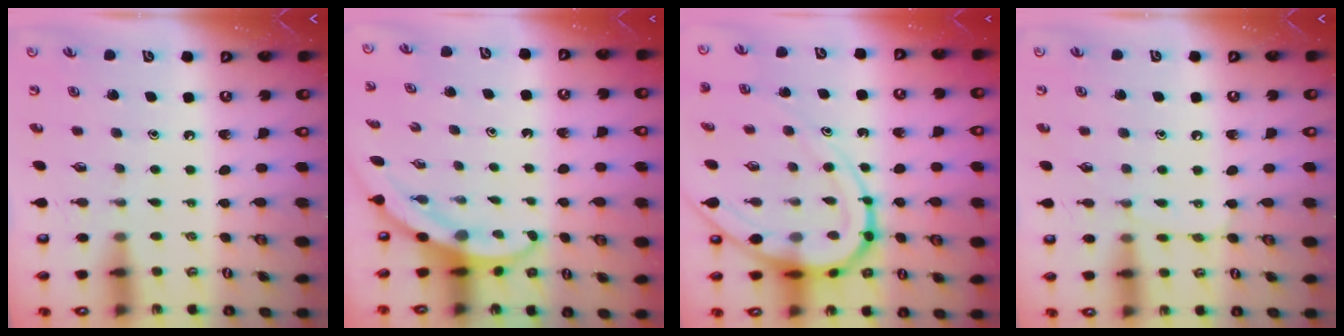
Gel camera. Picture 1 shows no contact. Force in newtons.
{"total": 3.1, "press": 3.1, "slide": 0.1}
{"total": 14.1, "press": 14.1, "slide": 1.2}
{"total": 6.0, "press": 6.0, "slide": 0.5}